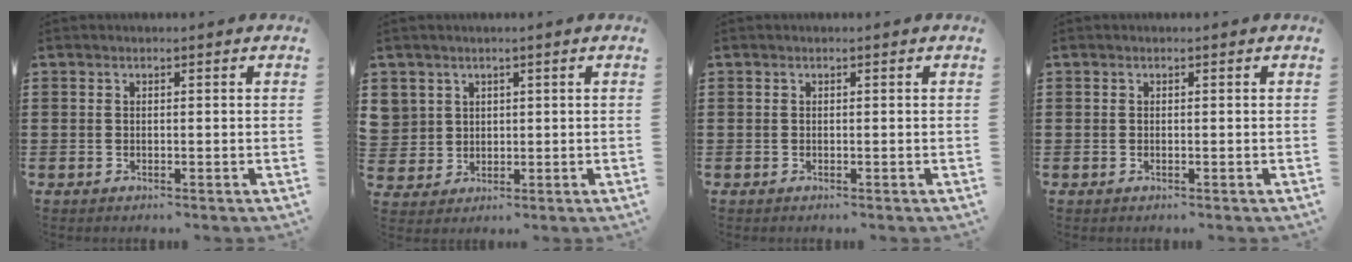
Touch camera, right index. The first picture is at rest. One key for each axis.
{"total": 3.3, "fx": 1.6, "fy": 2.9, "fz": -0.1, "tx": -0.018, "ty": 0.007, "tz": 0.032}
{"total": 0.0}
{"total": 0.0}